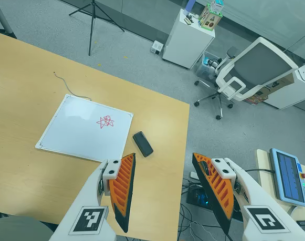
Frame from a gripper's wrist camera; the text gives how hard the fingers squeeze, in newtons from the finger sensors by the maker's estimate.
{"total": 0.0}